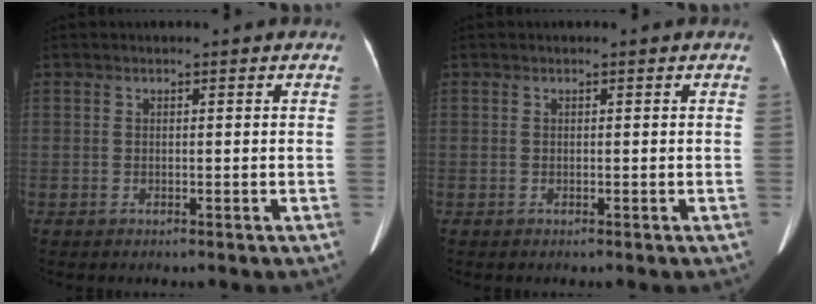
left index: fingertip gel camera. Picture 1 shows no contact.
{"total": 0.0}